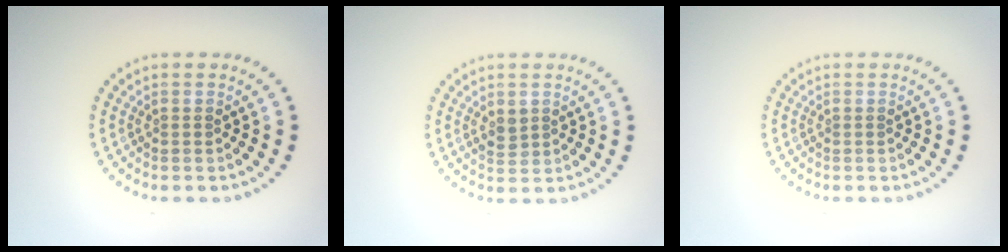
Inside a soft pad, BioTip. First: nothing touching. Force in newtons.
{"total": 1.5, "press": 1.5, "slide": 0.2}
{"total": 0.0}